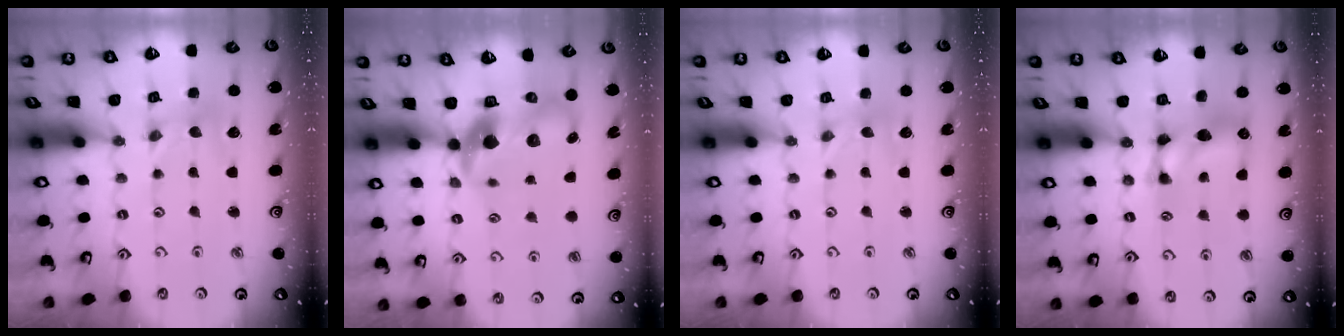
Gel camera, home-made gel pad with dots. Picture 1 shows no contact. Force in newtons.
{"total": 11.3, "press": 11.2, "slide": 1.8}
{"total": 0.0}
{"total": 11.9, "press": 11.9, "slide": 0.4}